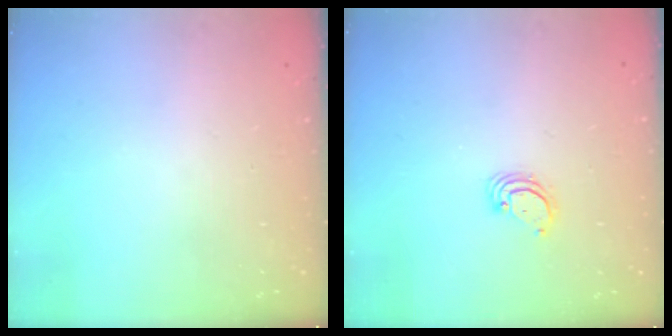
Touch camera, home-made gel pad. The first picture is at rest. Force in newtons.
{"total": 2.9, "press": 2.9, "slide": 0.3}